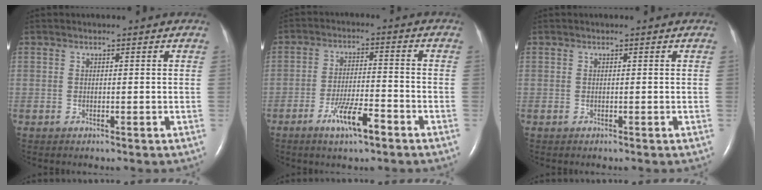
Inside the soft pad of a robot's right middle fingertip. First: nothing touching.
{"total": 6.9, "force": [-4.1, 1.1, 5.4], "torque": [-0.105, -0.006, -0.071]}
{"total": 0.0}